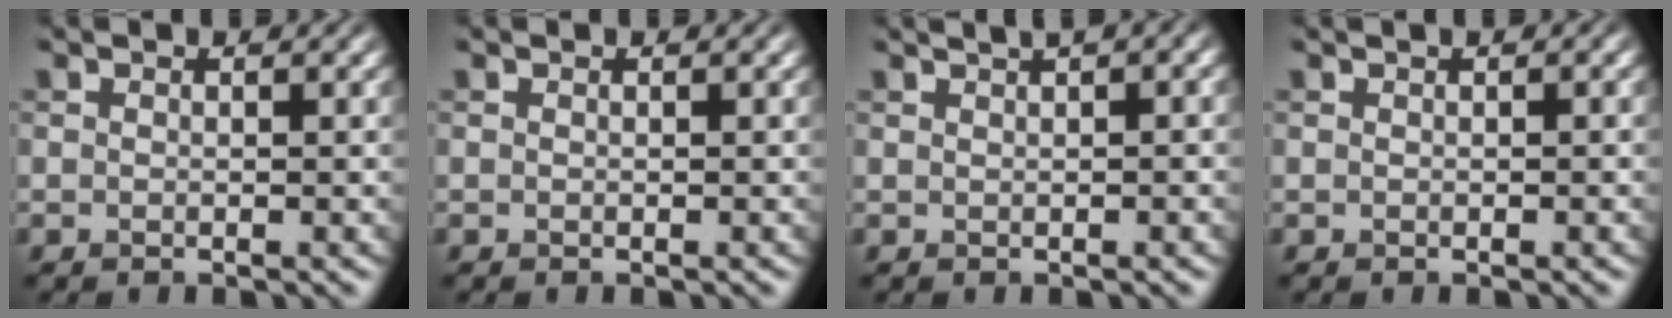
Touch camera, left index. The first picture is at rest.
{"total": 0.0}
{"total": 4.3, "force": [2.3, 1.7, 3.2], "torque": [-0.036, 0.027, 0.018]}
{"total": 0.6, "force": [0.3, 0.1, 0.5], "torque": [-0.004, 0.005, 0.005]}